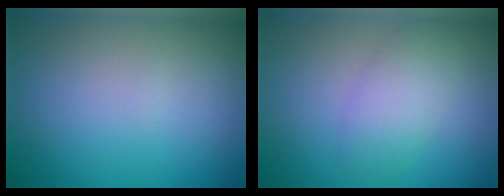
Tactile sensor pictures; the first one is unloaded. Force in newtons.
{"total": 3.2, "press": 3.2, "slide": 0.0}